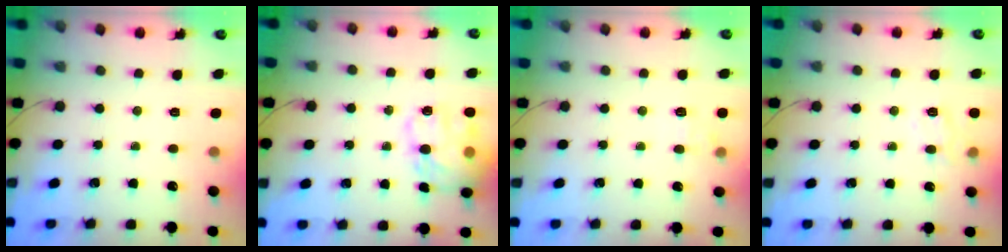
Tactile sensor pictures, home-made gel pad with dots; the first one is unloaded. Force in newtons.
{"total": 17.4, "press": 17.3, "slide": 1.6}
{"total": 5.8, "press": 5.6, "slide": 1.5}
{"total": 8.6, "press": 8.5, "slide": 1.1}